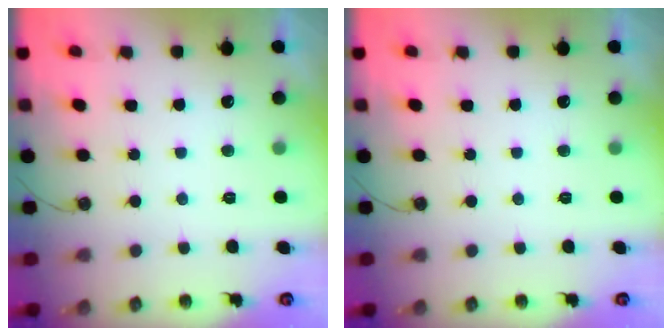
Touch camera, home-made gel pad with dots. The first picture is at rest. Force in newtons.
{"total": 0.0}